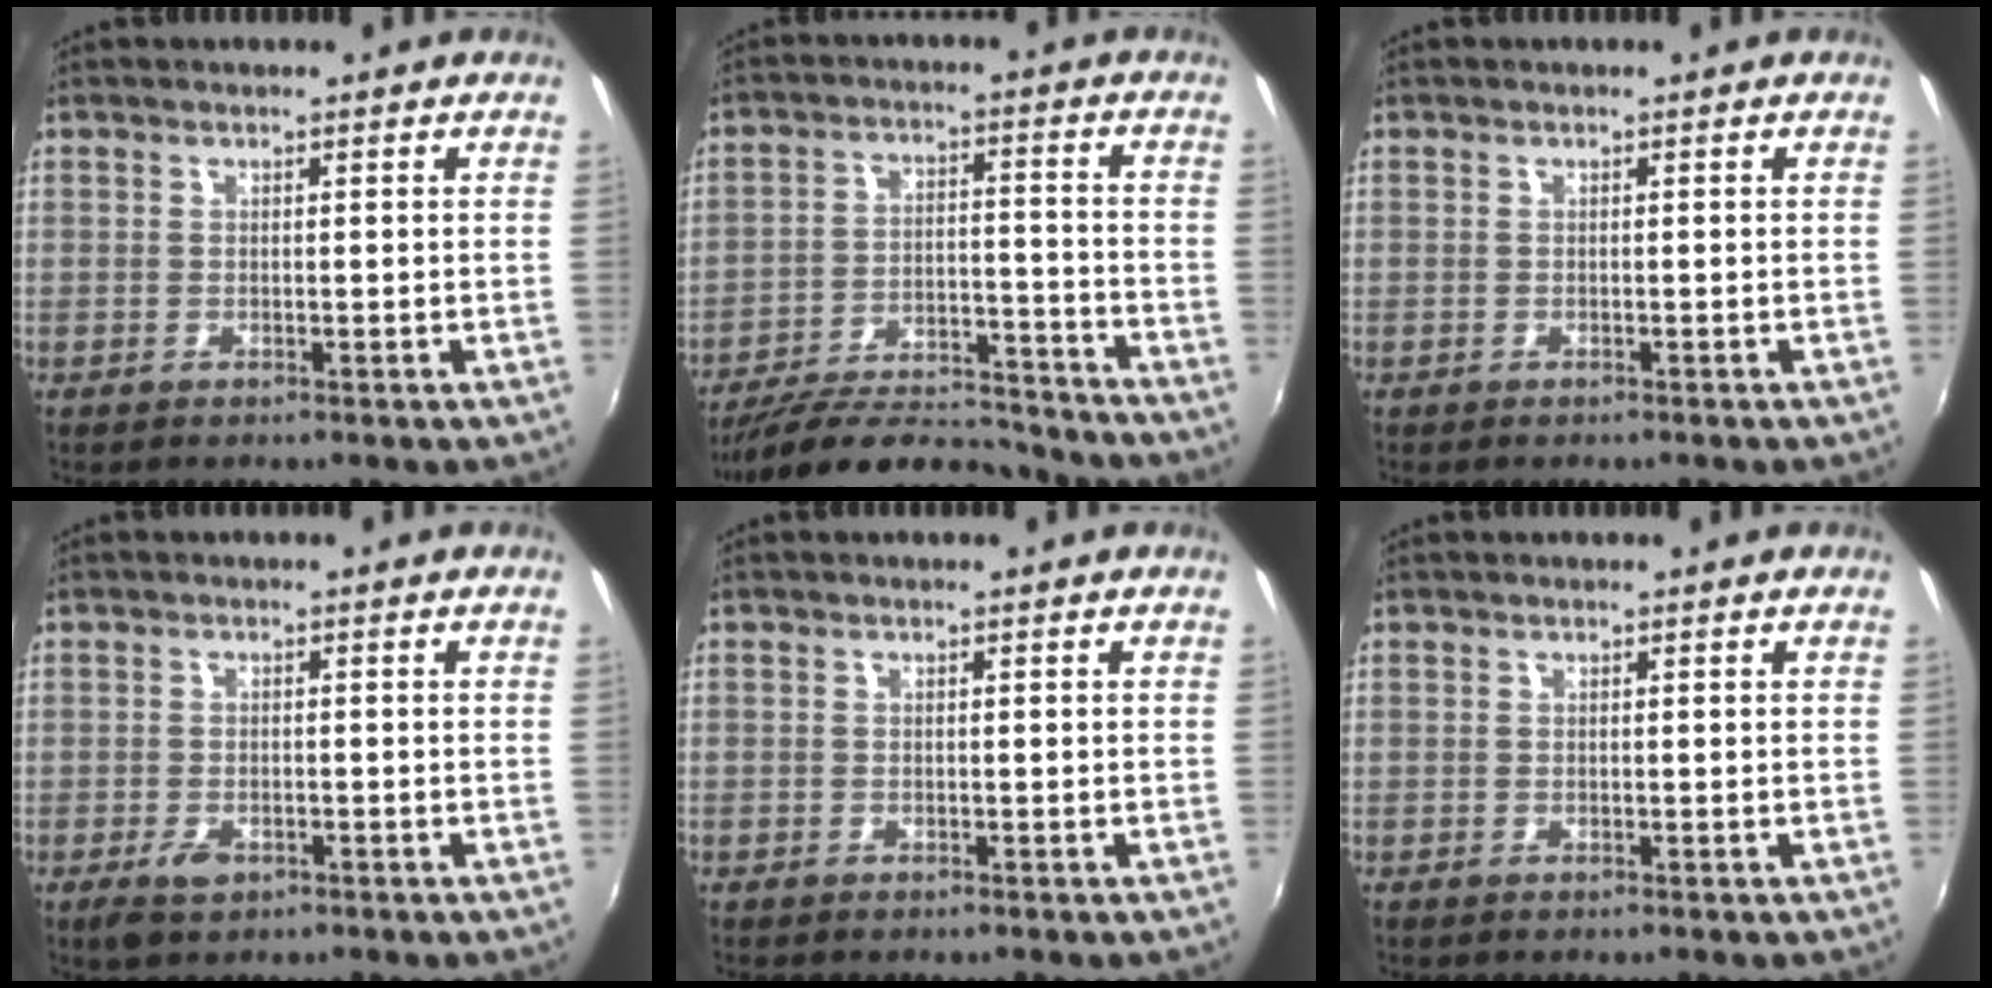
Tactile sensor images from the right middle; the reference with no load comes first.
{"total": 18.7, "force": [-16.9, 4.4, 6.6], "torque": [-0.132, 0.000, -0.246]}
{"total": 0.5, "force": [-0.5, 0.2, 0.1], "torque": [-0.002, -0.001, -0.007]}
{"total": 3.5, "force": [-2.1, 1.9, 2.1], "torque": [-0.047, -0.008, -0.036]}
{"total": 0.7, "force": [-0.5, 0.5, 0.0], "torque": [-0.003, 0.002, -0.009]}
{"total": 0.0}